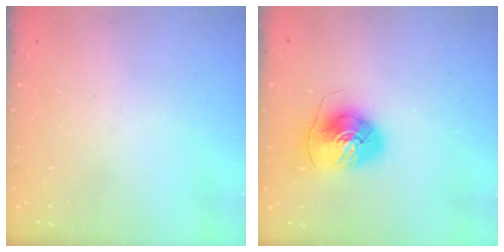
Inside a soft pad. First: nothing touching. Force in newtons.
{"total": 9.5, "press": 9.4, "slide": 1.3}